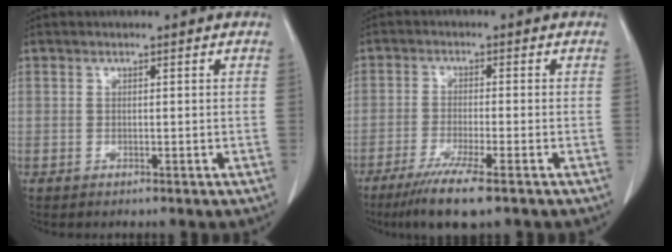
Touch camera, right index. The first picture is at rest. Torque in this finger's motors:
{"motor_torque": [0.43, -0.40, 0.36, 0.09]}